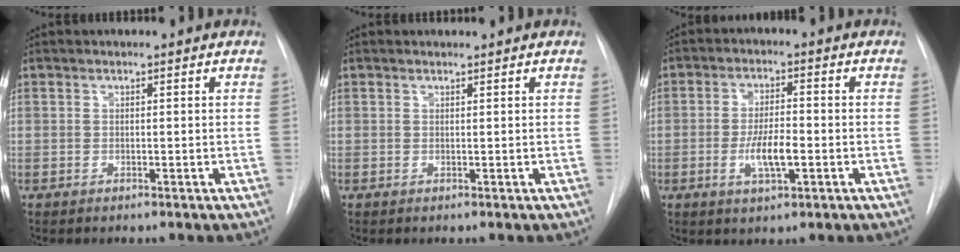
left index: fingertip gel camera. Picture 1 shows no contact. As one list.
[{"total": 0.0}, {"total": 6.1, "force": [-1.7, 1.5, 5.6], "torque": [-0.108, -0.003, -0.028]}]